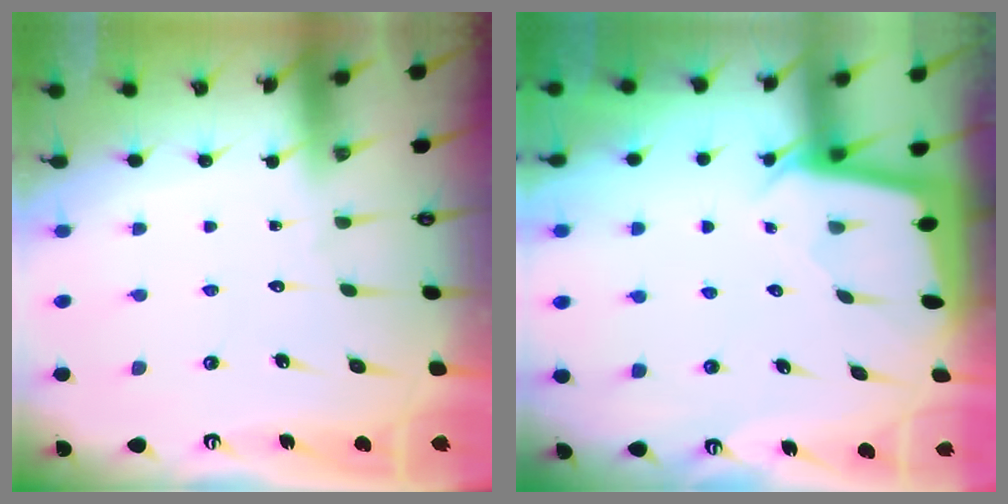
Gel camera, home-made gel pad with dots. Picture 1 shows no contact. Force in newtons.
{"total": 1.9, "press": 1.9, "slide": 0.1}